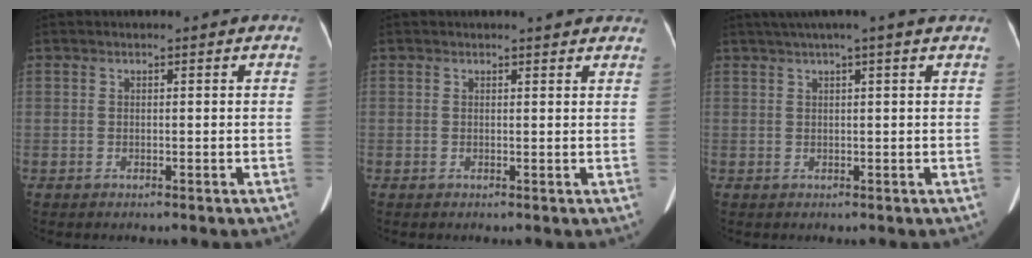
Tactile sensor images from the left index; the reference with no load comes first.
{"total": 3.6, "force": [3.2, 1.1, 1.2], "torque": [-0.009, 0.006, 0.024]}
{"total": 6.0, "force": [4.7, -0.6, 3.8], "torque": [-0.060, 0.035, 0.064]}